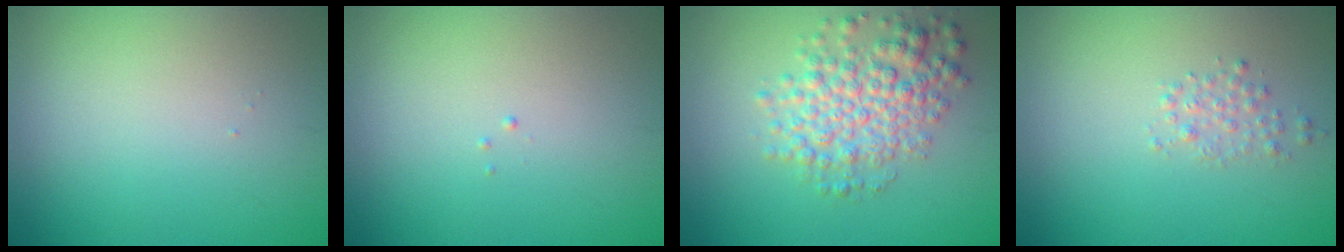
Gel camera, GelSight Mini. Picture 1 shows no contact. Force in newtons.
{"total": 0.0}
{"total": 5.0, "press": 5.0, "slide": 0.1}
{"total": 1.3, "press": 1.3, "slide": 0.0}